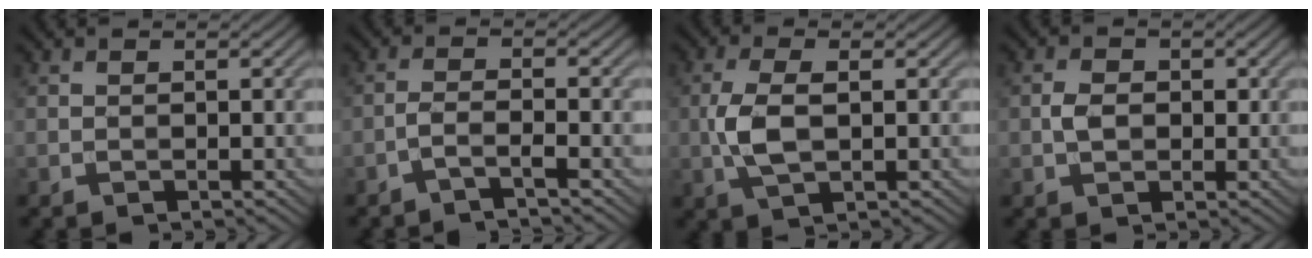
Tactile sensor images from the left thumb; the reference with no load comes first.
{"total": 2.3, "force": [-1.7, 0.3, 1.6], "torque": [-0.029, 0.007, -0.046]}
{"total": 5.1, "force": [-0.2, 2.2, 4.6], "torque": [-0.115, 0.003, -0.005]}
{"total": 2.5, "force": [-0.1, 1.9, 1.7], "torque": [-0.038, -0.001, -0.005]}